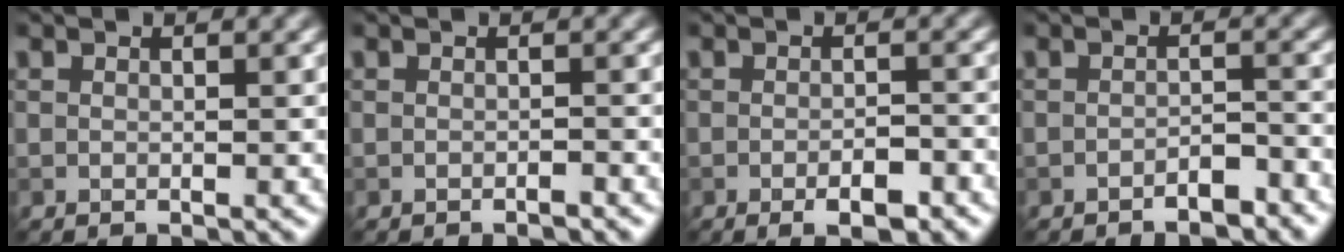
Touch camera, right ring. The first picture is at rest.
{"total": 0.8, "force": [-0.6, 0.1, 0.4], "torque": [-0.003, 0.001, -0.011]}
{"total": 3.0, "force": [-1.6, 0.8, 2.5], "torque": [-0.039, -0.003, -0.023]}
{"total": 2.3, "force": [-1.9, 0.5, 1.2], "torque": [-0.014, 0.006, -0.030]}